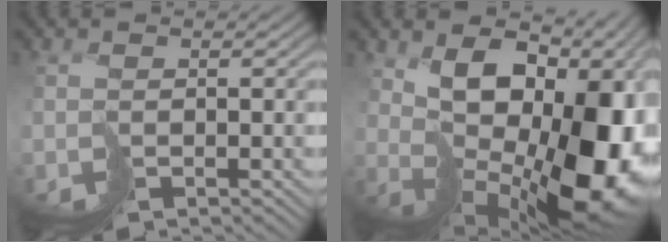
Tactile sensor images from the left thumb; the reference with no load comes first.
{"total": 17.4, "force": [1.8, 10.7, 13.6], "torque": [-0.155, -0.033, 0.073]}